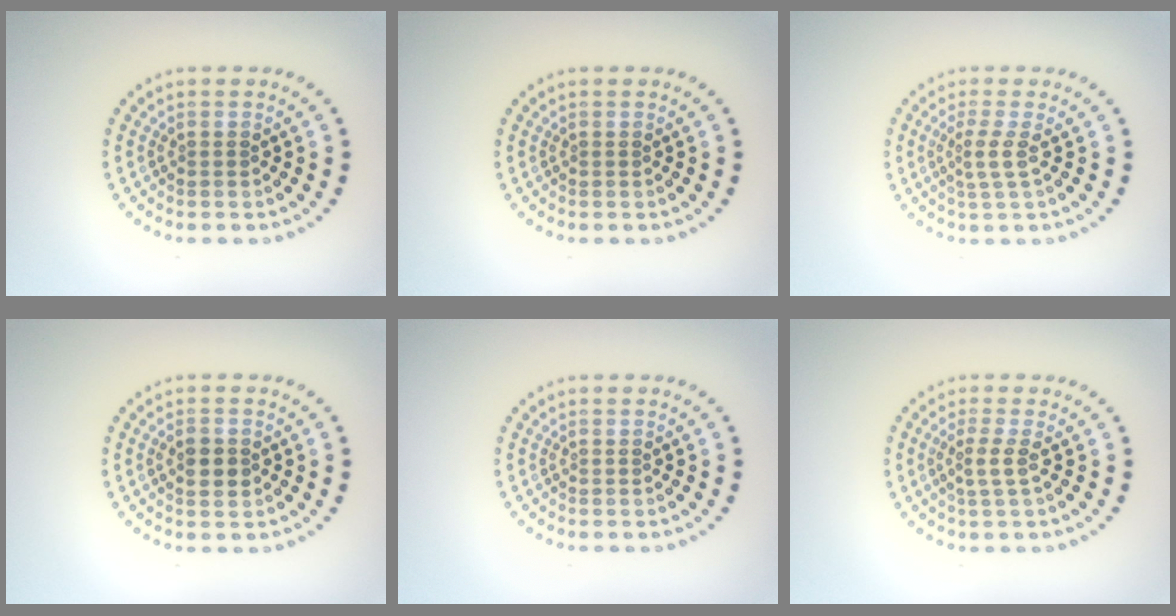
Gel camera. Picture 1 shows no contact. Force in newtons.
{"total": 0.0}
{"total": 2.1, "press": 1.4, "slide": 1.5}
{"total": 2.1, "press": 2.1, "slide": 0.1}
{"total": 0.0}
{"total": 1.7, "press": 1.3, "slide": 1.0}